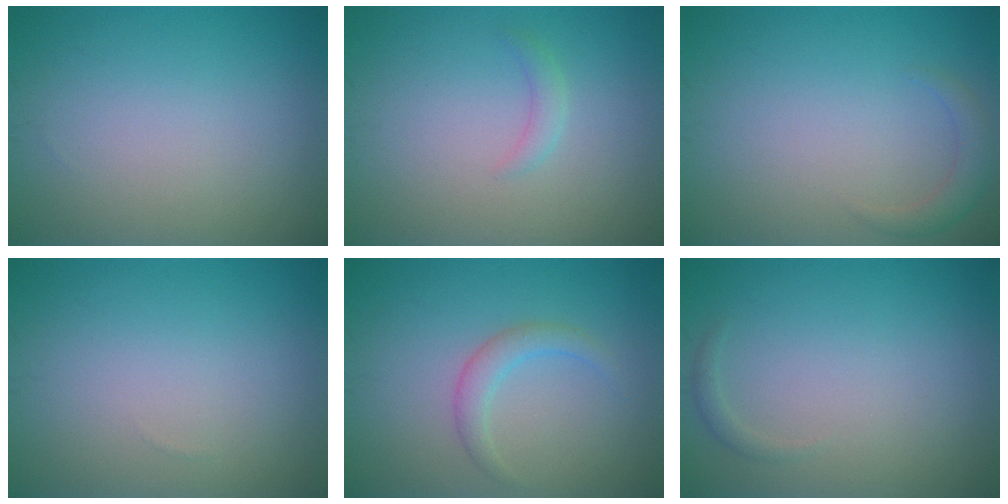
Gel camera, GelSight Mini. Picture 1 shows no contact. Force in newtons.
{"total": 1.1, "press": 1.1, "slide": 0.1}
{"total": 1.7, "press": 1.7, "slide": 0.1}
{"total": 0.0}
{"total": 1.9, "press": 1.9, "slide": 0.1}
{"total": 0.7, "press": 0.7, "slide": 0.1}